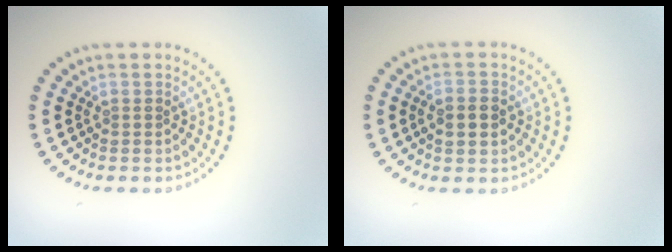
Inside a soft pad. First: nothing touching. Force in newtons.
{"total": 2.2, "press": 2.2, "slide": 0.1}